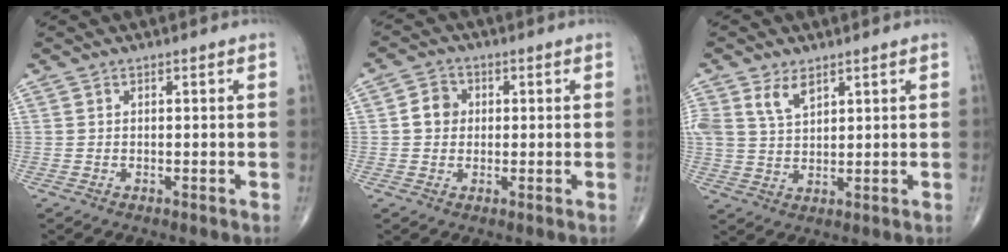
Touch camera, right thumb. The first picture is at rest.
{"total": 4.3, "force": [0.3, 3.8, 2.0], "torque": [-0.019, 0.008, -0.001]}
{"total": 5.6, "force": [3.3, 3.0, 3.5], "torque": [-0.061, -0.013, 0.071]}